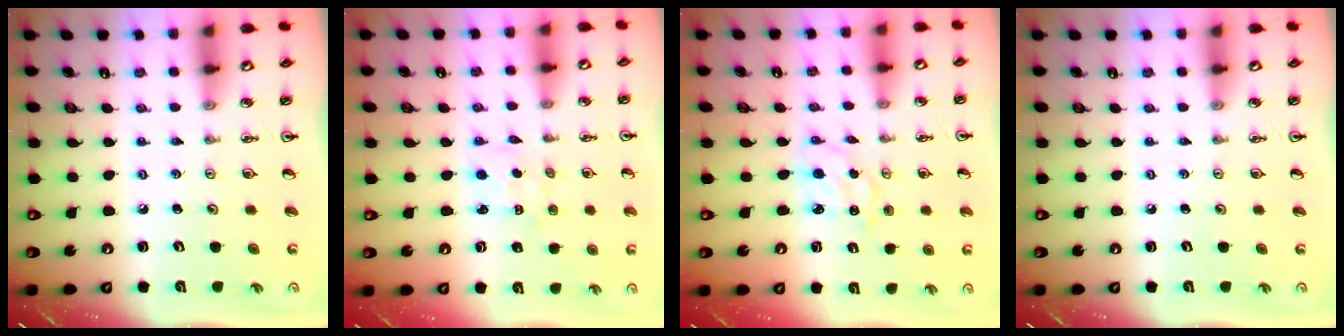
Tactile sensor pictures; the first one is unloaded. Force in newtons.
{"total": 2.1, "press": 2.1, "slide": 0.3}
{"total": 2.5, "press": 2.5, "slide": 0.3}
{"total": 0.0}